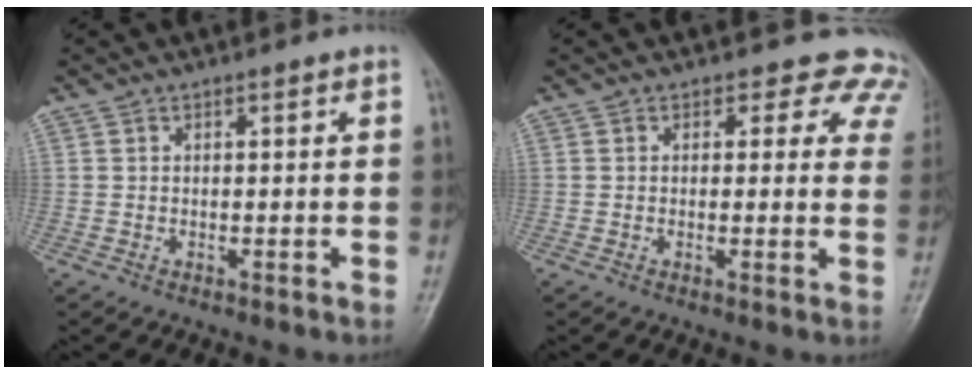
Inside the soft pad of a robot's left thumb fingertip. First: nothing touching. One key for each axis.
{"total": 7.8, "fx": 6.4, "fy": 4.2, "fz": 1.0, "tx": 0.044, "ty": -0.022, "tz": 0.038}